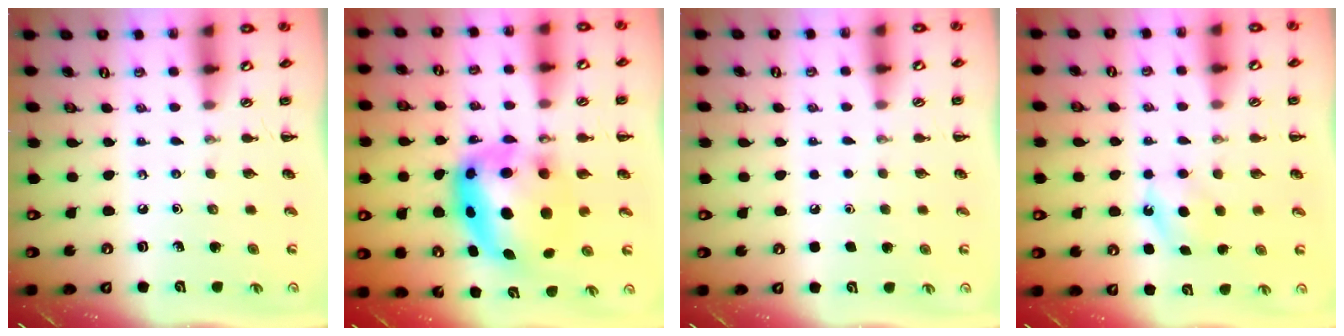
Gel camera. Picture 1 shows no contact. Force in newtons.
{"total": 9.8, "press": 9.5, "slide": 2.4}
{"total": 1.7, "press": 1.7, "slide": 0.1}
{"total": 5.3, "press": 5.0, "slide": 1.5}